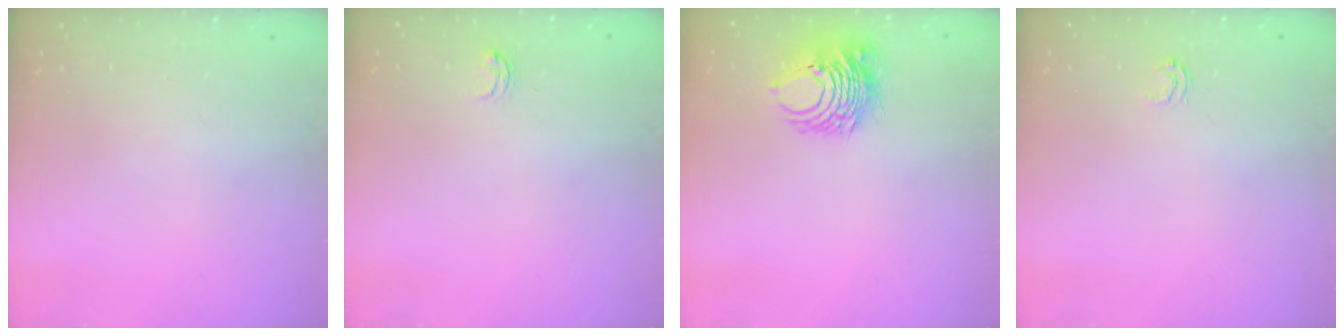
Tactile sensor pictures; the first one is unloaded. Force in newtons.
{"total": 2.9, "press": 2.9, "slide": 0.4}
{"total": 8.4, "press": 8.4, "slide": 0.4}
{"total": 2.7, "press": 2.7, "slide": 0.4}